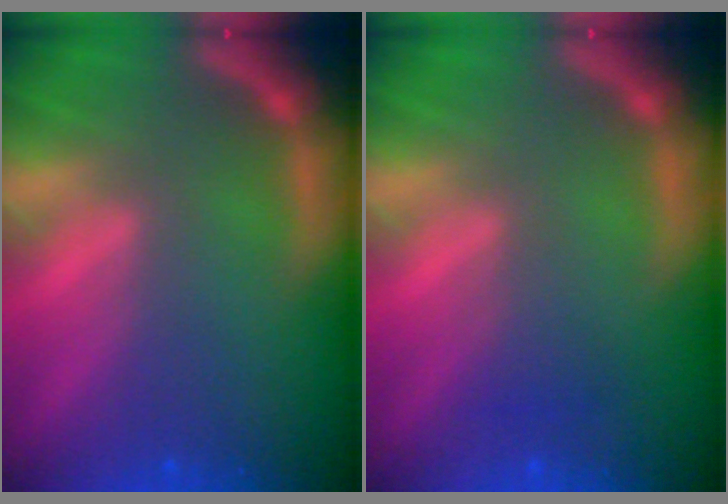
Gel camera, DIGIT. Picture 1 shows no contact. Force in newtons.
{"total": 1.5}